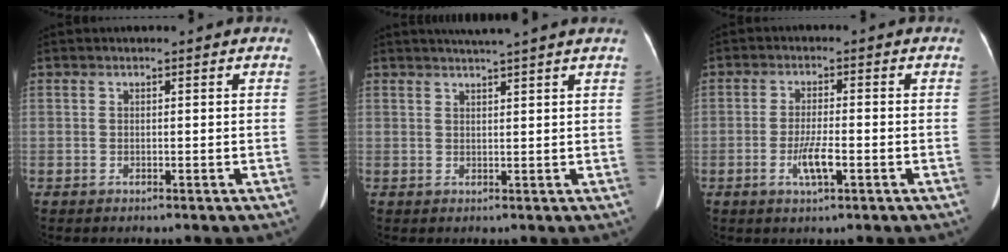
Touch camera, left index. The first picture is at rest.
{"total": 4.8, "force": [4.1, -1.1, 2.3], "torque": [-0.031, 0.015, 0.055]}
{"total": 4.2, "force": [-1.7, 0.6, 3.8], "torque": [-0.078, -0.005, -0.031]}